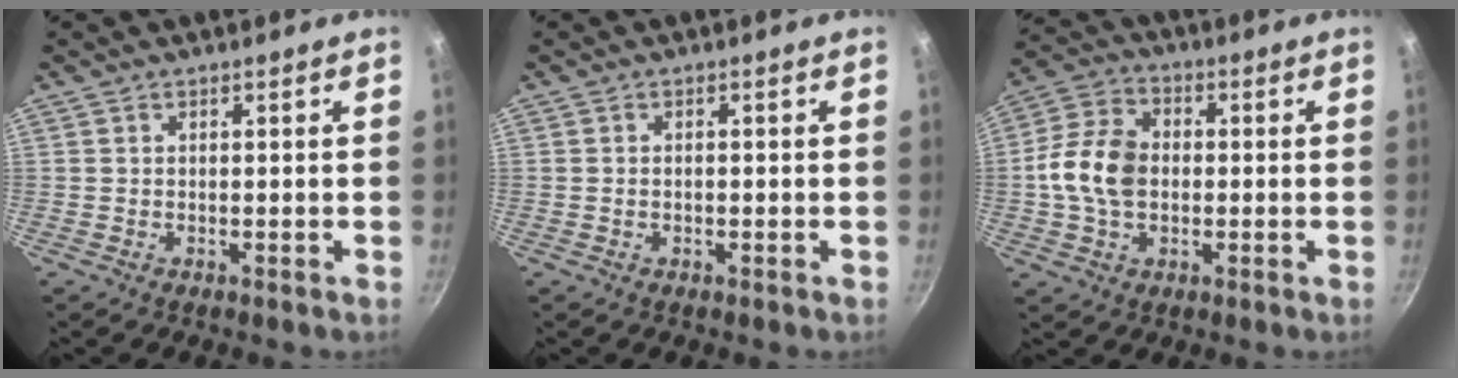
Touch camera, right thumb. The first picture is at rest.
{"total": 0.8, "force": [-0.2, 0.5, 0.6], "torque": [-0.010, 0.004, -0.004]}
{"total": 11.5, "force": [-0.5, 8.3, 8.0], "torque": [-0.140, 0.022, -0.021]}